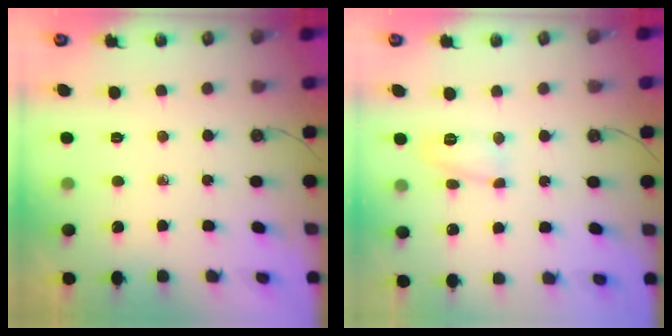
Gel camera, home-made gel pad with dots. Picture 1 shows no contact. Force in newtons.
{"total": 8.3, "press": 7.0, "slide": 4.4}